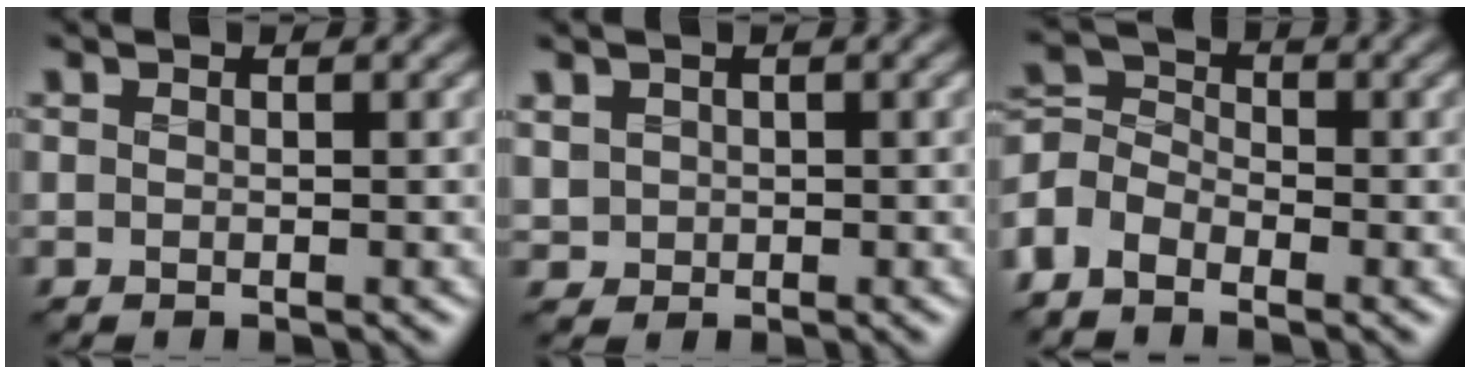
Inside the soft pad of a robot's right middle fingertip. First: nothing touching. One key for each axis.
{"total": 1.6, "fx": 0.4, "fy": 1.5, "fz": 0.4, "tx": -0.012, "ty": -0.003, "tz": 0.013}
{"total": 4.2, "fx": -2.6, "fy": 2.6, "fz": 2.1, "tx": -0.044, "ty": 0.007, "tz": -0.069}